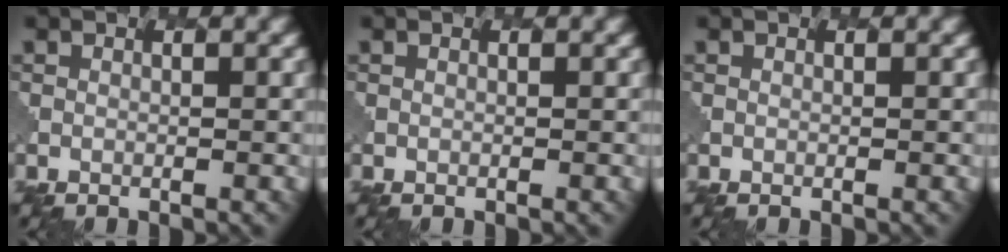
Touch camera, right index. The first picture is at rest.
{"total": 0.0}
{"total": 0.0}